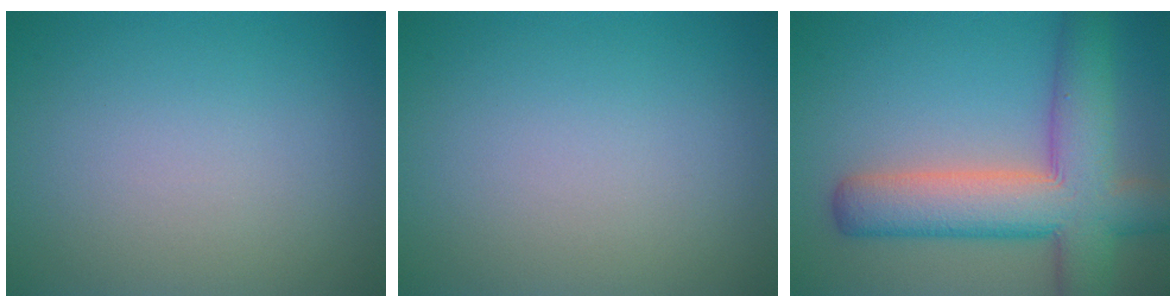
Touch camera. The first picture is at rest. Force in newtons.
{"total": 0.0}
{"total": 9.4, "press": 9.4, "slide": 0.4}